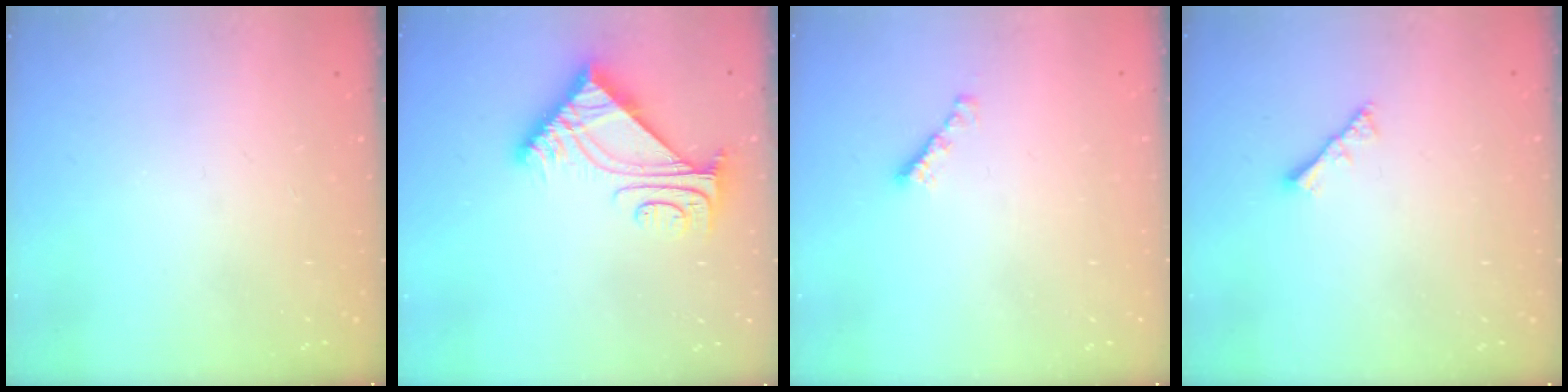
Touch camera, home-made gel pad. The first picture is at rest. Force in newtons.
{"total": 7.3, "press": 7.2, "slide": 0.7}
{"total": 2.4, "press": 2.4, "slide": 0.4}
{"total": 2.8, "press": 2.8, "slide": 0.6}